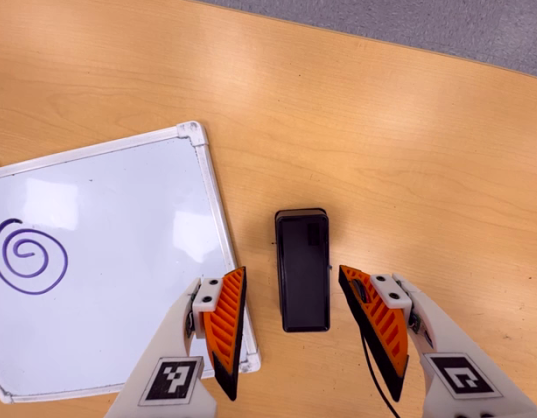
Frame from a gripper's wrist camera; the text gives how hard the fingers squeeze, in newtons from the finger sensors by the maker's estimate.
{"total": 0.0}